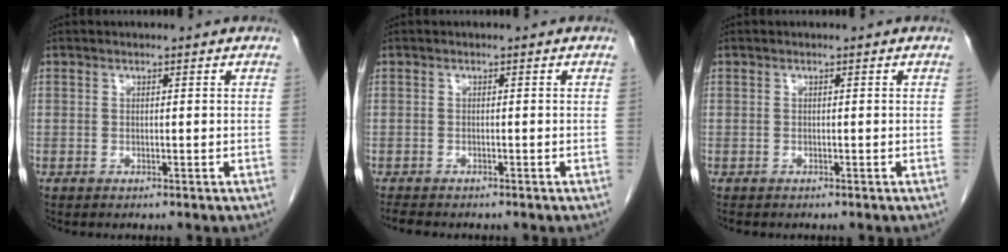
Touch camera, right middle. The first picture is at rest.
{"total": 3.0, "force": [-2.6, 0.9, 1.2], "torque": [-0.025, -0.008, -0.037]}
{"total": 0.9, "force": [-0.8, 0.4, 0.3], "torque": [-0.010, -0.001, -0.011]}